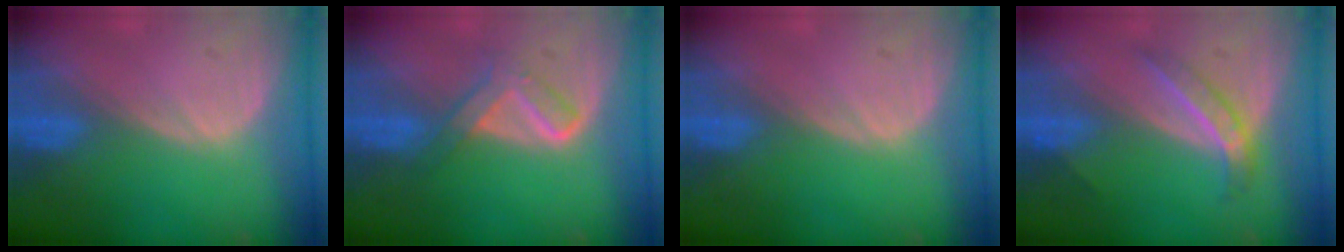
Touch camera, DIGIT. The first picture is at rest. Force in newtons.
{"total": 4.4, "press": 4.4, "slide": 0.4}
{"total": 0.0}
{"total": 4.0, "press": 3.9, "slide": 0.7}